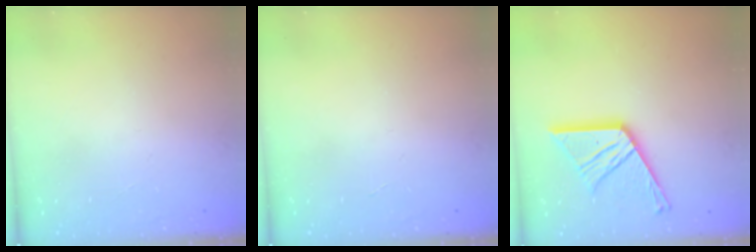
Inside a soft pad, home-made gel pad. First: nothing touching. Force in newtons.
{"total": 0.0}
{"total": 17.0, "press": 16.9, "slide": 1.7}